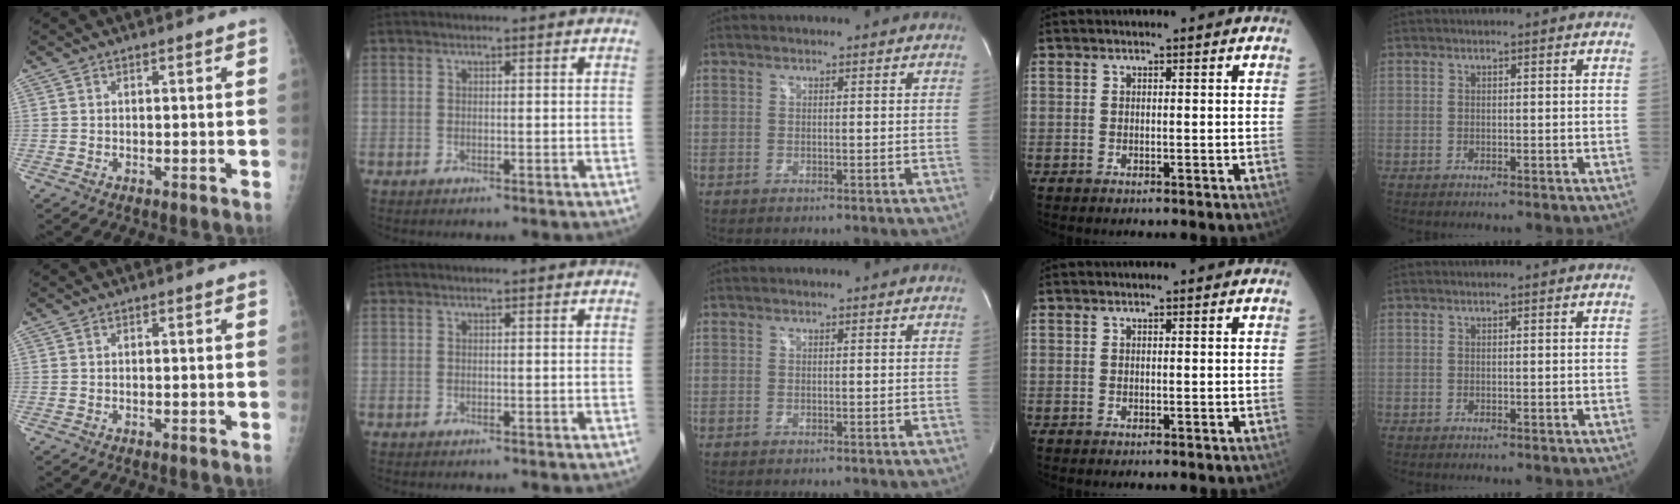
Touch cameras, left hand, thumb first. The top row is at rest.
{}